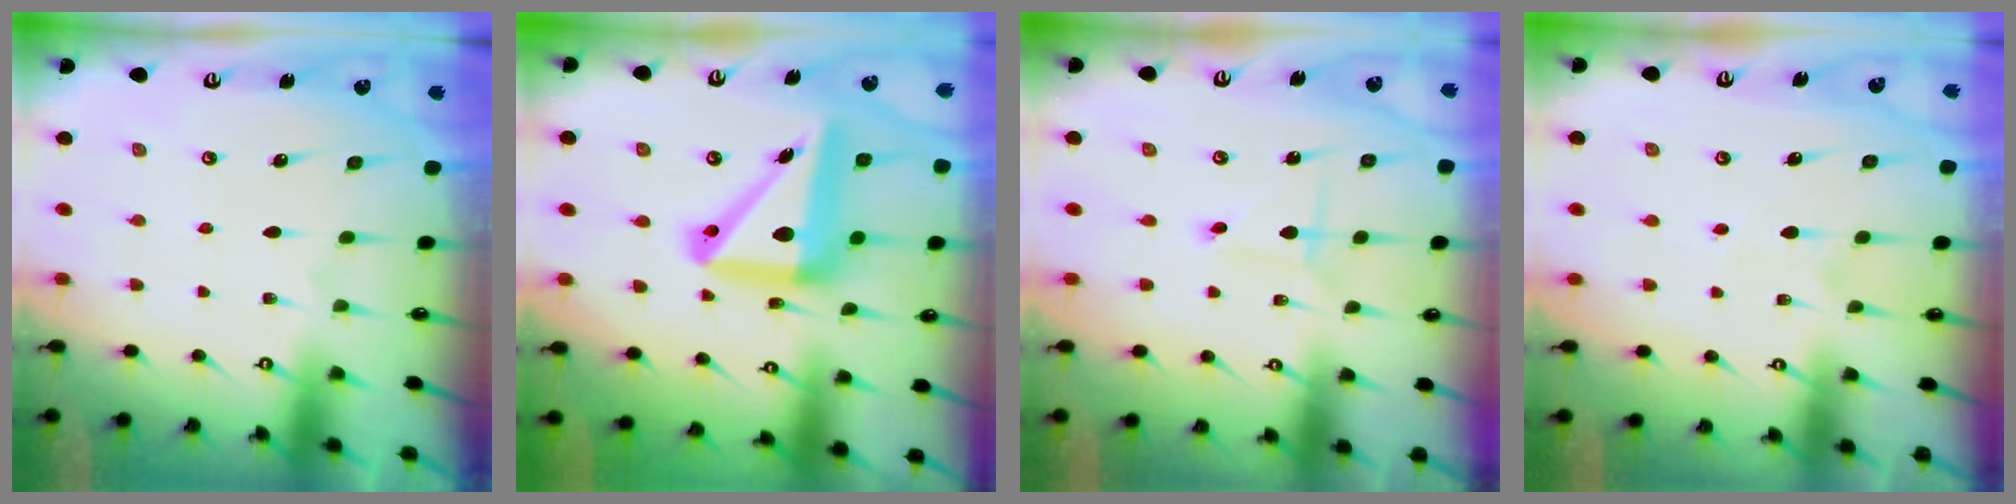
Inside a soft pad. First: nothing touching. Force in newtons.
{"total": 17.9, "press": 17.7, "slide": 2.7}
{"total": 1.7, "press": 1.7, "slide": 0.2}
{"total": 4.9, "press": 4.9, "slide": 0.5}